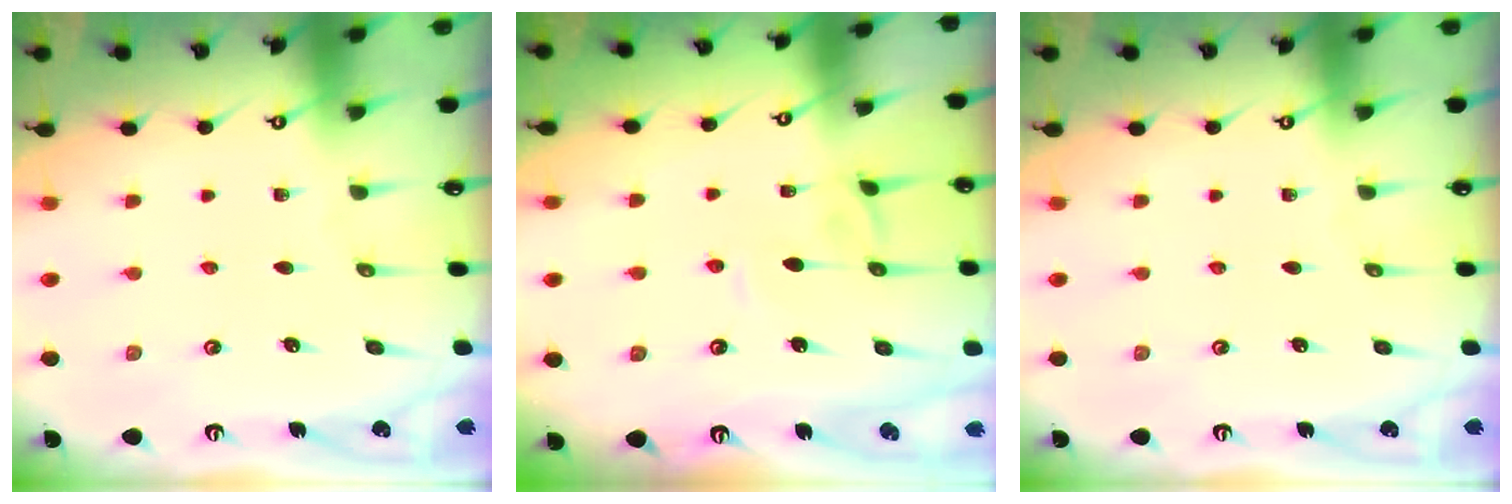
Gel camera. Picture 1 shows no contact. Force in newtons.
{"total": 3.8, "press": 3.8, "slide": 0.2}
{"total": 0.0}